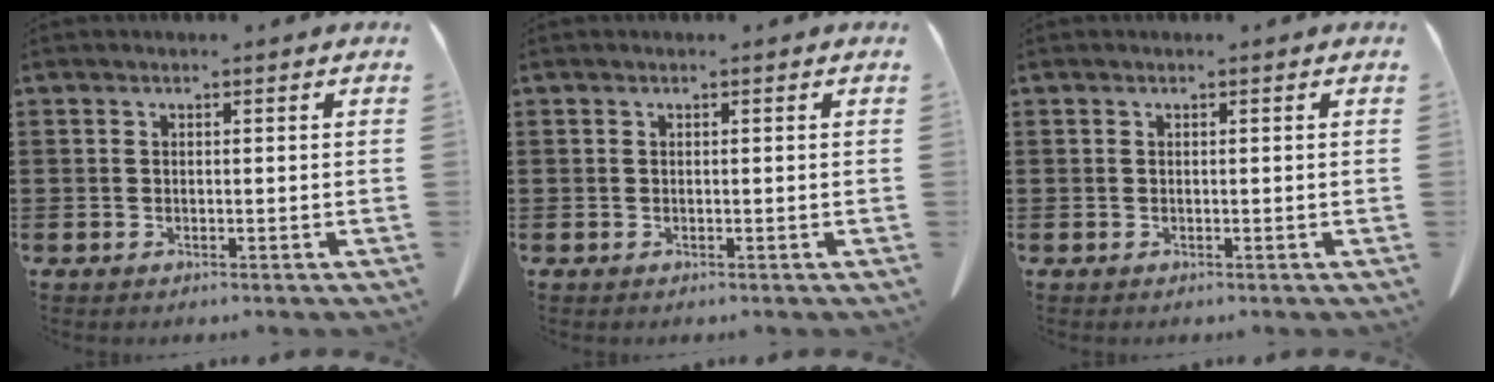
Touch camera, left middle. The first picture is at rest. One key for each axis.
{"total": 0.0}
{"total": 0.0}